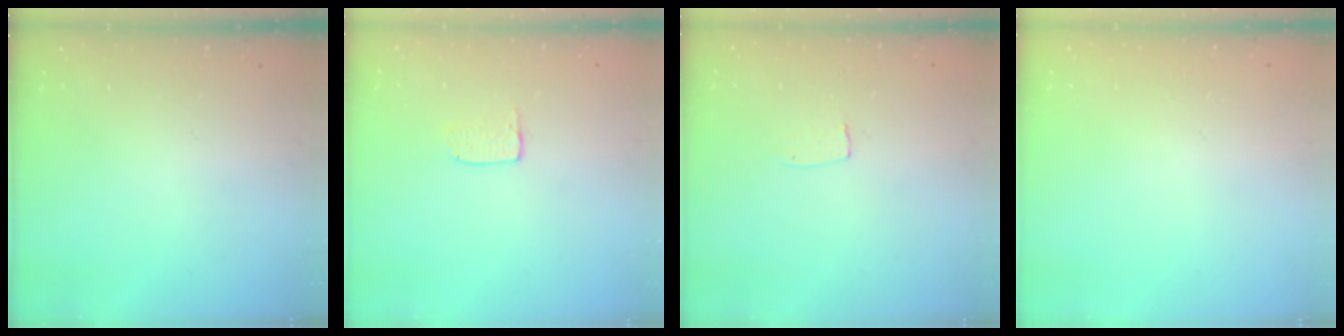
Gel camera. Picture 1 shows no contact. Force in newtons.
{"total": 4.1, "press": 4.1, "slide": 0.3}
{"total": 3.1, "press": 3.1, "slide": 0.2}
{"total": 0.0}